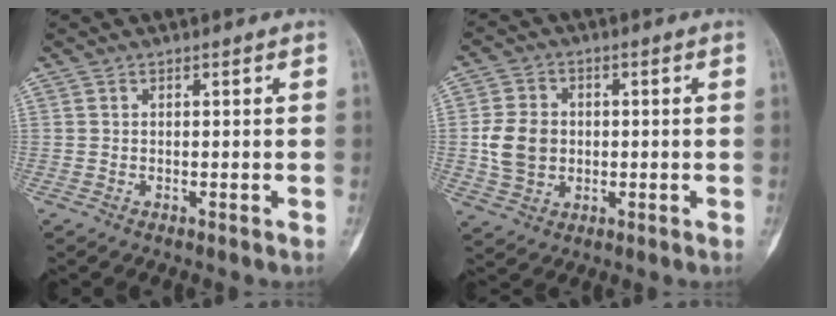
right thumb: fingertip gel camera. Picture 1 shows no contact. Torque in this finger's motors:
{"motor_torque": [1.00, 0.94, 0.26, -0.77, 0.14]}